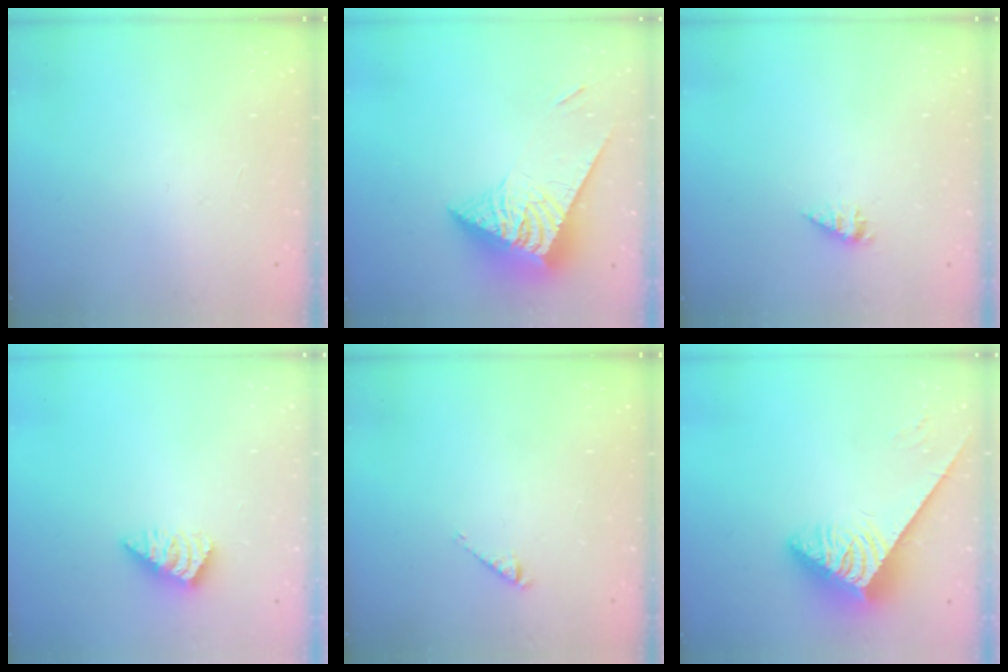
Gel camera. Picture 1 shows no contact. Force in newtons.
{"total": 9.4, "press": 9.3, "slide": 0.9}
{"total": 2.3, "press": 2.3, "slide": 0.3}
{"total": 2.8, "press": 2.7, "slide": 0.5}
{"total": 3.8, "press": 3.8, "slide": 0.6}
{"total": 3.9, "press": 3.8, "slide": 0.8}